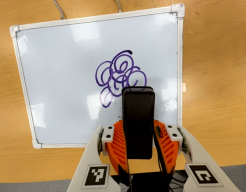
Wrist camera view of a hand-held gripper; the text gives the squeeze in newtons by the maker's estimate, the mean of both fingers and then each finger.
{"total": 6.5, "left": 4.5, "right": 8.4}